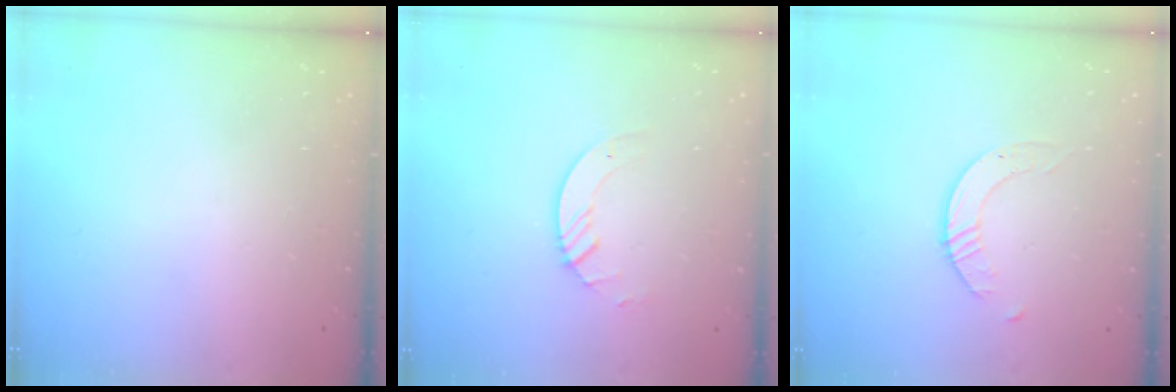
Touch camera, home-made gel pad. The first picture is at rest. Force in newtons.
{"total": 3.8, "press": 3.8, "slide": 0.3}
{"total": 1.7, "press": 1.7, "slide": 0.2}